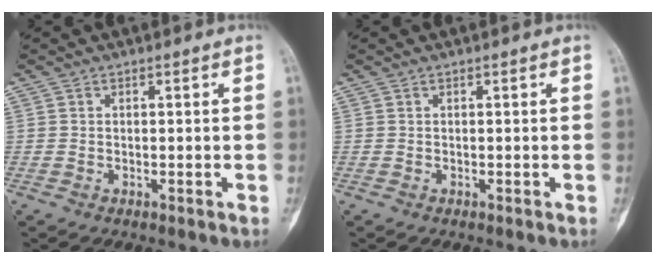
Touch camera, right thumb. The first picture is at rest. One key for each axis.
{"total": 0.0}